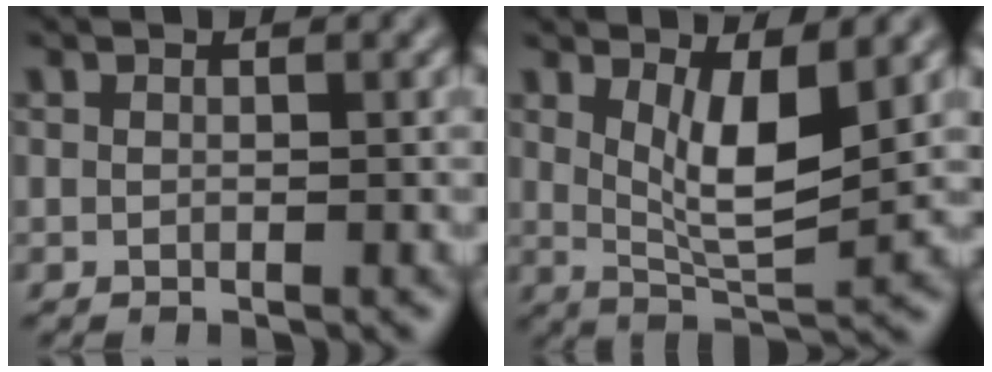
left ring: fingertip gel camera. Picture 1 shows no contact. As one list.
[{"total": 5.3, "force": [1.8, 1.6, 4.7], "torque": [-0.084, -0.014, 0.039]}]